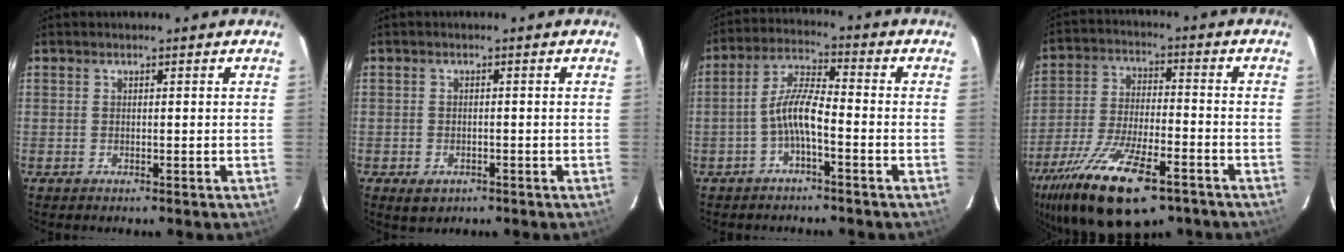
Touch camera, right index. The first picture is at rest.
{"total": 3.1, "force": [-1.6, 2.3, 1.5], "torque": [-0.030, -0.002, -0.017]}
{"total": 6.1, "force": [-2.6, 1.3, 5.4], "torque": [-0.116, 0.016, -0.050]}
{"total": 20.8, "force": [-13.1, 7.5, 14.3], "torque": [-0.284, -0.047, -0.222]}